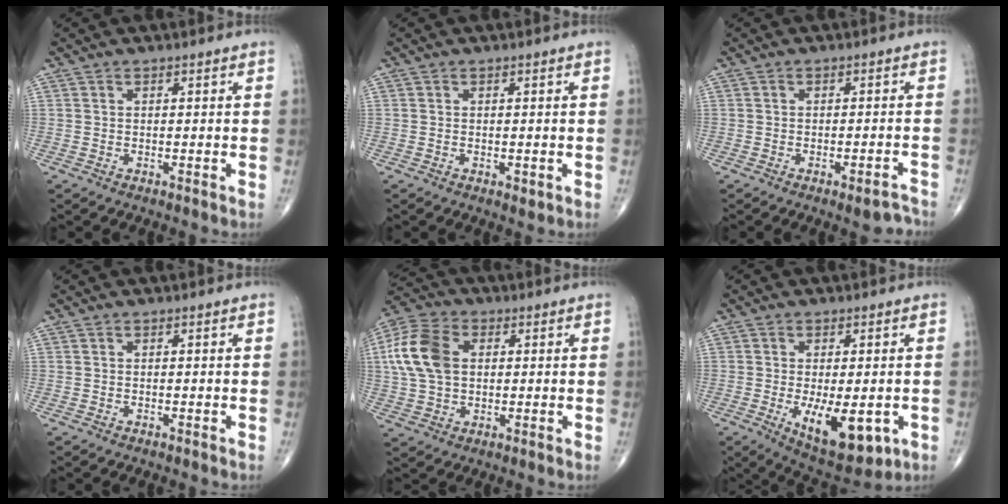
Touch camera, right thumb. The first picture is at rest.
{"total": 1.1, "force": [-0.3, 0.6, 0.9], "torque": [-0.015, -0.005, -0.001]}
{"total": 4.2, "force": [-3.3, 1.2, 2.4], "torque": [-0.018, 0.020, -0.039]}
{"total": 0.0}
{"total": 13.1, "force": [2.2, 8.9, 9.3], "torque": [-0.183, 0.013, 0.036]}
{"total": 12.3, "force": [-3.3, 5.4, 10.5], "torque": [-0.148, -0.016, -0.033]}